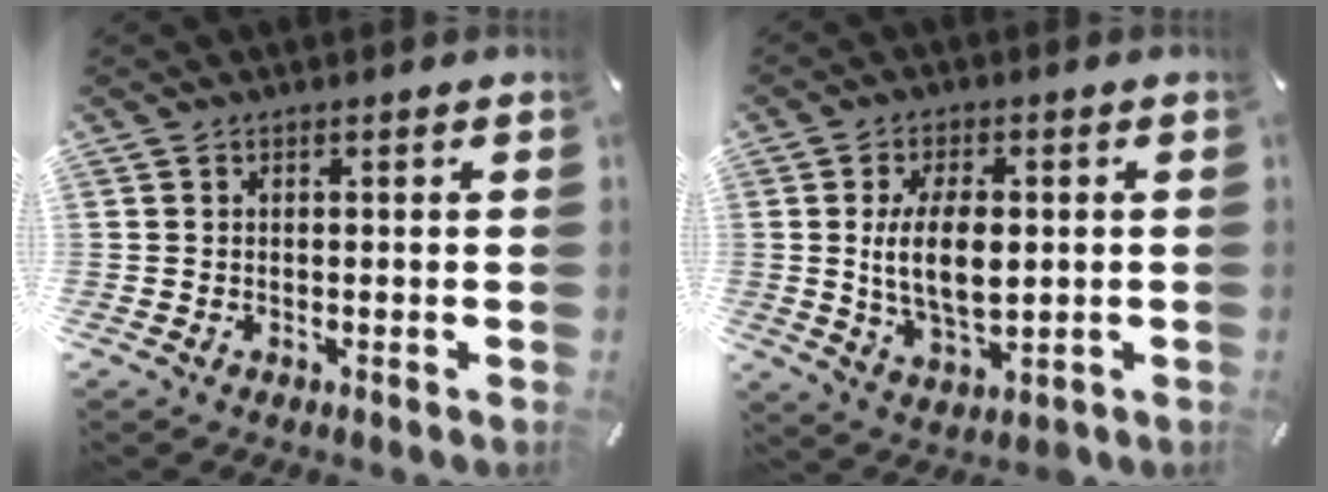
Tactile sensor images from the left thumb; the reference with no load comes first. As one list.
[{"total": 11.2, "force": [0.5, 6.1, 9.4], "torque": [-0.188, -0.001, 0.005]}]